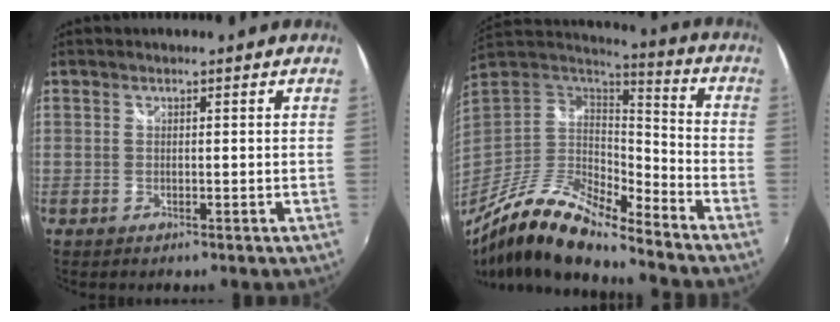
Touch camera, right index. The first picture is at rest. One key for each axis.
{"total": 18.6, "fx": -13.8, "fy": 4.3, "fz": 11.8, "tx": -0.223, "ty": -0.033, "tz": -0.266}